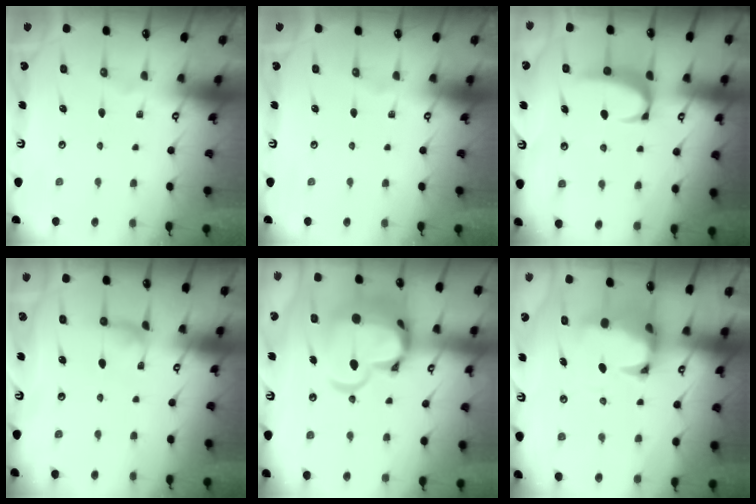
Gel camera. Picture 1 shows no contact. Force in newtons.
{"total": 0.0}
{"total": 2.3, "press": 2.2, "slide": 0.6}
{"total": 1.3, "press": 1.1, "slide": 0.7}
{"total": 13.8, "press": 13.7, "slide": 2.0}
{"total": 3.5, "press": 3.3, "slide": 1.2}